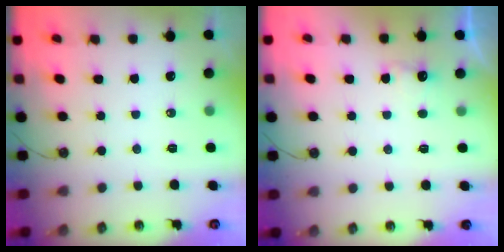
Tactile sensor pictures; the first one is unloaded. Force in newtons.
{"total": 2.9, "press": 2.8, "slide": 0.9}